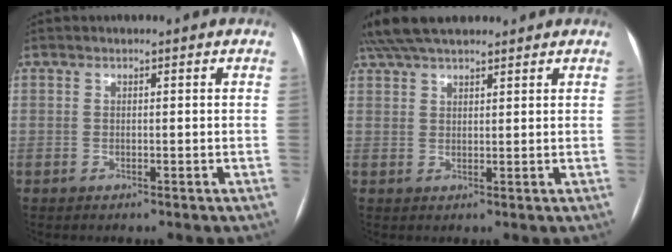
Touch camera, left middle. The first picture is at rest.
{"total": 9.7, "force": [8.2, 2.5, 4.5], "torque": [-0.074, 0.046, 0.142]}